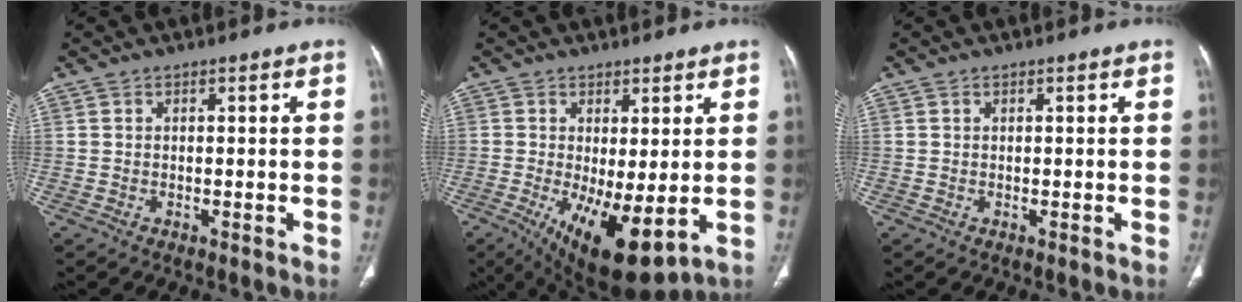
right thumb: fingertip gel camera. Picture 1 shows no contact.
{"total": 12.0, "force": [-2.2, 4.4, 11.0], "torque": [-0.181, -0.025, -0.016]}
{"total": 0.0}